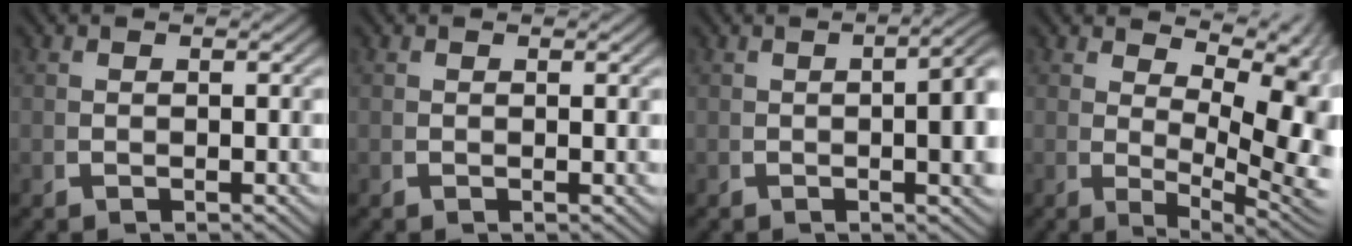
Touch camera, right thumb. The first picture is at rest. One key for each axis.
{"total": 0.0}
{"total": 5.7, "fx": -0.1, "fy": 2.2, "fz": 5.3, "tx": -0.060, "ty": 0.000, "tz": -0.001}
{"total": 8.0, "fx": 0.8, "fy": 4.0, "fz": 6.8, "tx": -0.101, "ty": -0.029, "tz": 0.030}